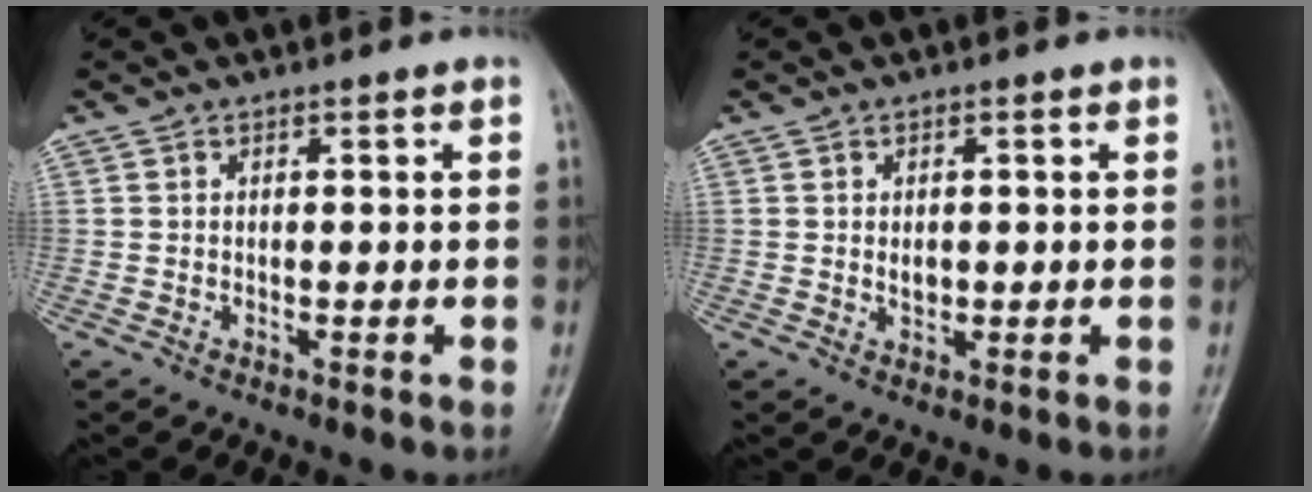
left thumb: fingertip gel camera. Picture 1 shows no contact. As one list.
[{"total": 1.7, "force": [0.1, 1.2, 1.3], "torque": [-0.016, -0.002, 0.005]}]